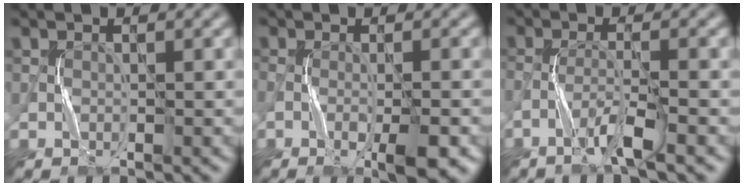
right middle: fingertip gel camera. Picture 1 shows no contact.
{"total": 5.0, "force": [-2.0, 1.4, 4.4], "torque": [-0.079, -0.009, -0.029]}
{"total": 3.0, "force": [-2.0, 0.1, 2.3], "torque": [-0.047, 0.005, -0.050]}